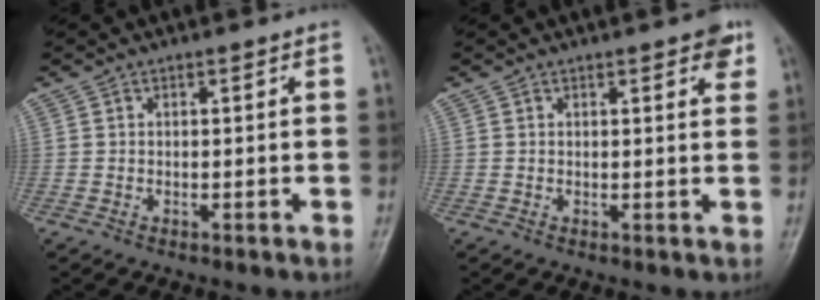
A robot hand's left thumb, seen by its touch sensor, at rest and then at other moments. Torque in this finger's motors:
{"motor_torque": [1.90, 1.23, 0.68, -0.40, 0.00]}